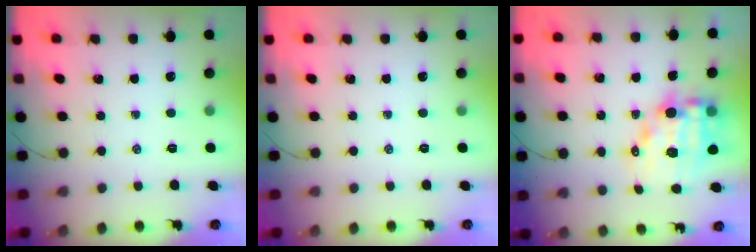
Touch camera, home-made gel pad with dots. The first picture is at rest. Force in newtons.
{"total": 0.0}
{"total": 12.4, "press": 12.0, "slide": 3.2}